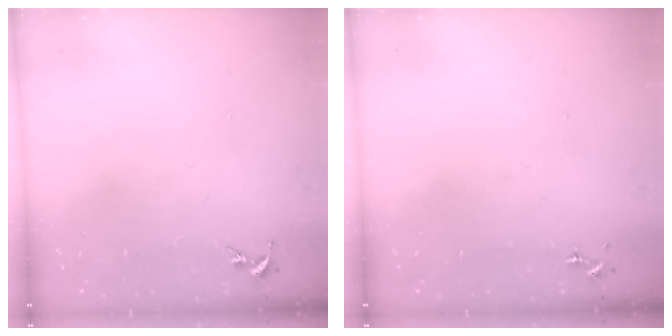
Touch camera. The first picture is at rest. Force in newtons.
{"total": 0.0}